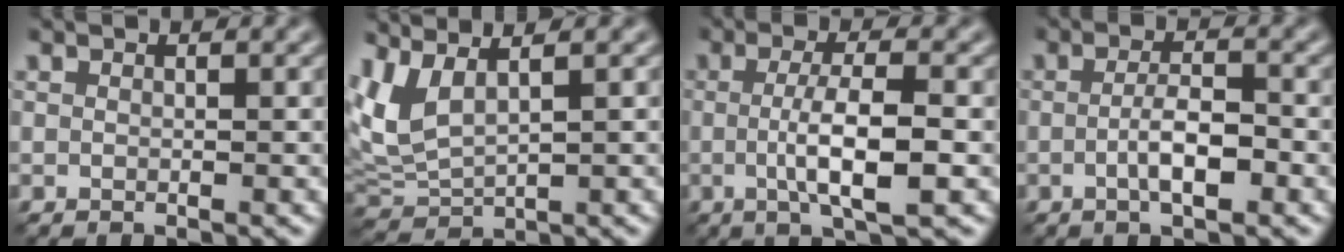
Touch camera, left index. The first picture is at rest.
{"total": 4.0, "force": [2.1, 1.5, 3.1], "torque": [-0.086, 0.002, 0.050]}
{"total": 5.3, "force": [-0.6, 1.2, 5.1], "torque": [-0.087, -0.001, -0.012]}
{"total": 3.3, "force": [-0.9, 0.9, 3.0], "torque": [-0.055, 0.001, -0.017]}